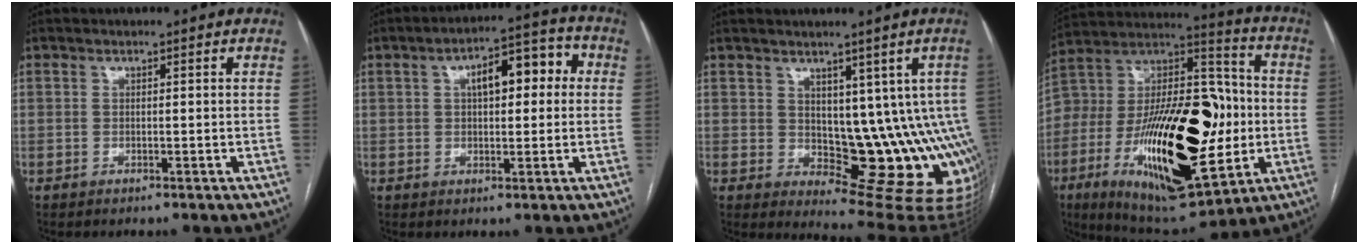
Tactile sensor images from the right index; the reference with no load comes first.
{"total": 9.1, "force": [1.9, 3.7, 8.0], "torque": [-0.109, 0.038, 0.025]}
{"total": 12.1, "force": [1.1, 6.5, 10.2], "torque": [-0.105, 0.001, 0.029]}
{"total": 31.5, "force": [-6.5, 11.7, 28.5], "torque": [-0.533, -0.004, -0.099]}